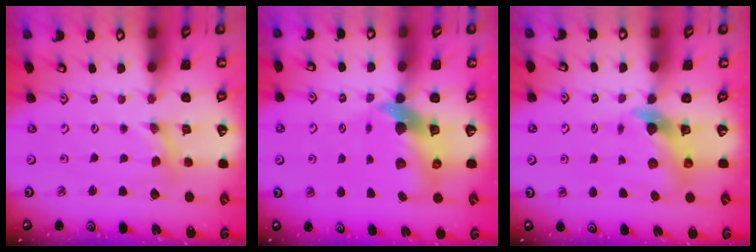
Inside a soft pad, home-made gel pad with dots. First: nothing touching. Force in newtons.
{"total": 11.1, "press": 10.9, "slide": 1.8}
{"total": 6.3, "press": 6.3, "slide": 0.9}